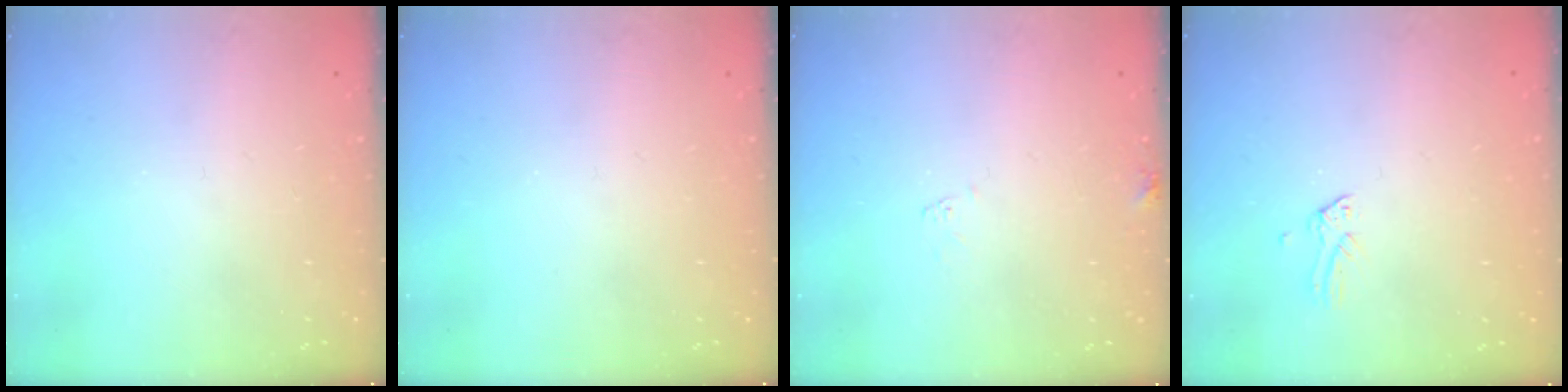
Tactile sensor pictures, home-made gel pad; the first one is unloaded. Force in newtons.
{"total": 0.0}
{"total": 5.1, "press": 5.1, "slide": 0.4}
{"total": 0.0}